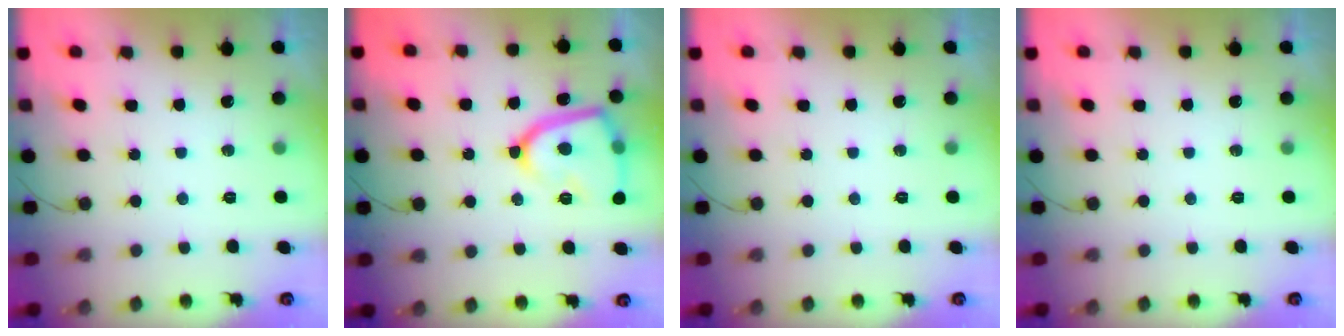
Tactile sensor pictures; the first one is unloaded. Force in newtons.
{"total": 17.0, "press": 16.9, "slide": 1.5}
{"total": 0.0}
{"total": 0.0}